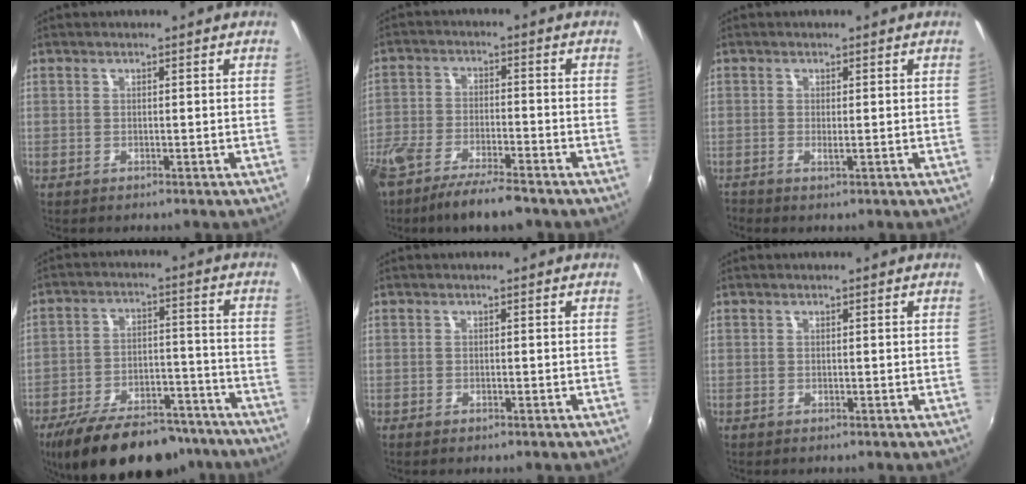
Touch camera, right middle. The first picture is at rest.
{"total": 11.4, "force": [-8.8, 2.6, 6.6], "torque": [-0.157, -0.028, -0.160]}
{"total": 0.7, "force": [-0.3, -0.1, 0.7], "torque": [-0.014, -0.002, -0.005]}
{"total": 22.5, "force": [-17.9, 8.8, 10.3], "torque": [-0.196, 0.002, -0.249]}
{"total": 0.5, "force": [-0.4, 0.2, 0.2], "torque": [-0.005, -0.003, -0.008]}
{"total": 0.0}